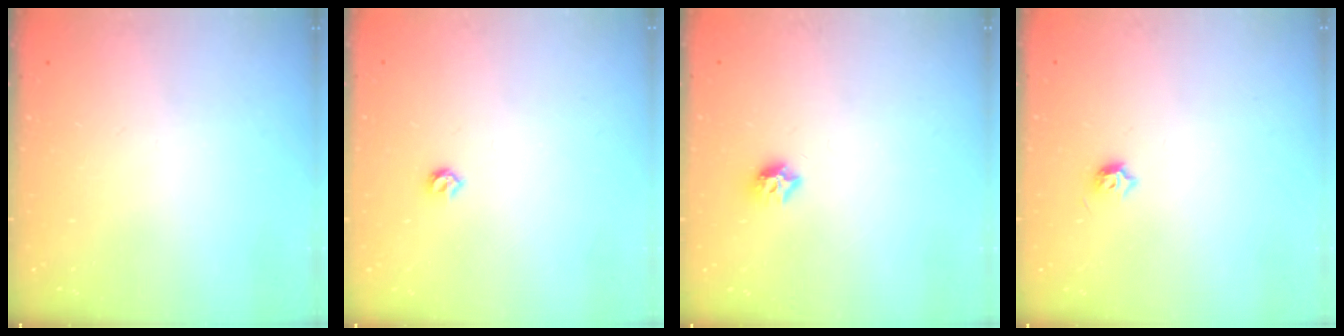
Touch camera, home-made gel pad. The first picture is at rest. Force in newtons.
{"total": 4.2, "press": 4.2, "slide": 0.7}
{"total": 7.5, "press": 7.4, "slide": 0.6}
{"total": 3.7, "press": 3.6, "slide": 0.9}